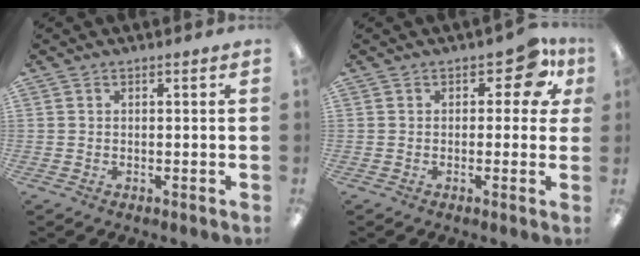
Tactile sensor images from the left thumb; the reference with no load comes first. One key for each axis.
{"total": 6.9, "fx": 3.2, "fy": 3.7, "fz": 4.9, "tx": -0.061, "ty": -0.008, "tz": 0.051}